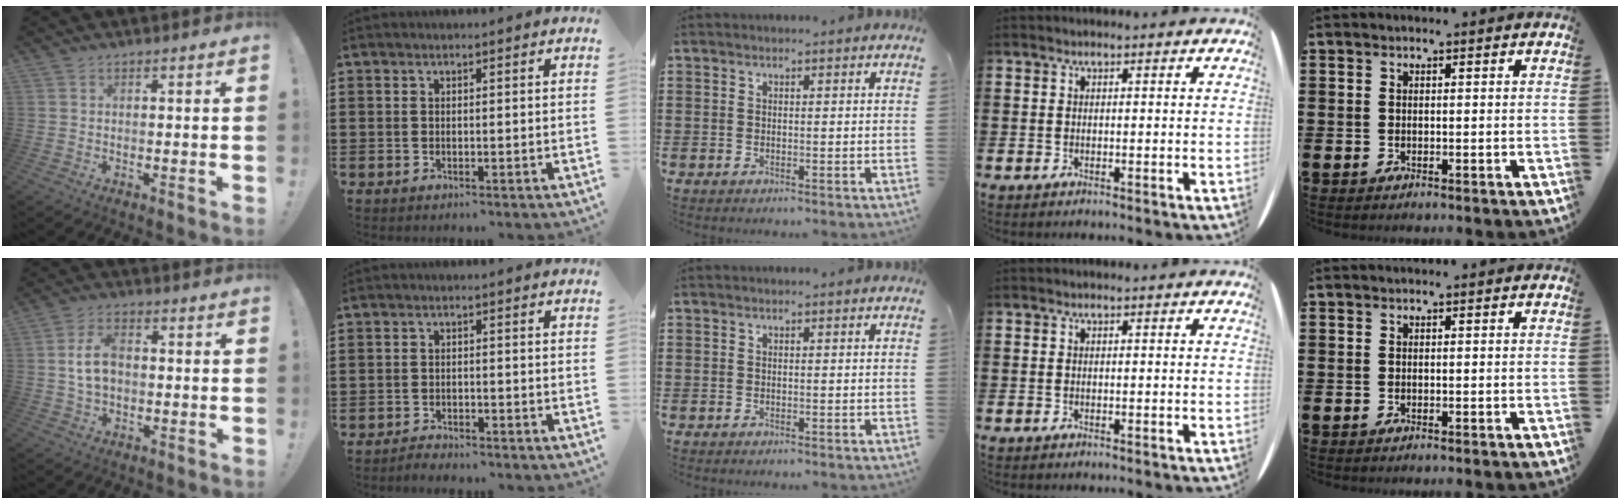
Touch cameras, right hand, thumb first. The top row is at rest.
{"thumb": {"total": 7.6, "force": [0.4, 4.8, 5.8], "torque": [-0.094, 0.002, 0.006]}, "index": {"total": 1.7, "force": [-1.7, 0.2, -0.1], "torque": [-0.005, 0.004, -0.038]}}